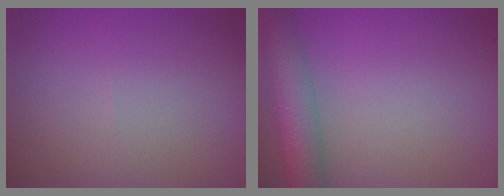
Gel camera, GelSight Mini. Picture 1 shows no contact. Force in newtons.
{"total": 6.5, "press": 6.5, "slide": 0.3}